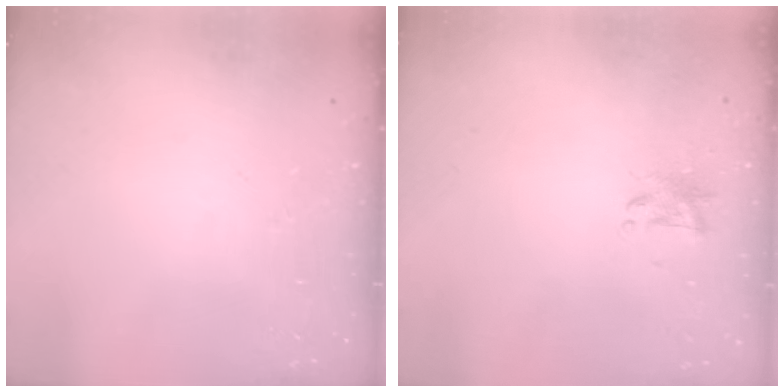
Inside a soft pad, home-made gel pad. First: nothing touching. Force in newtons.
{"total": 2.2, "press": 2.2, "slide": 0.4}